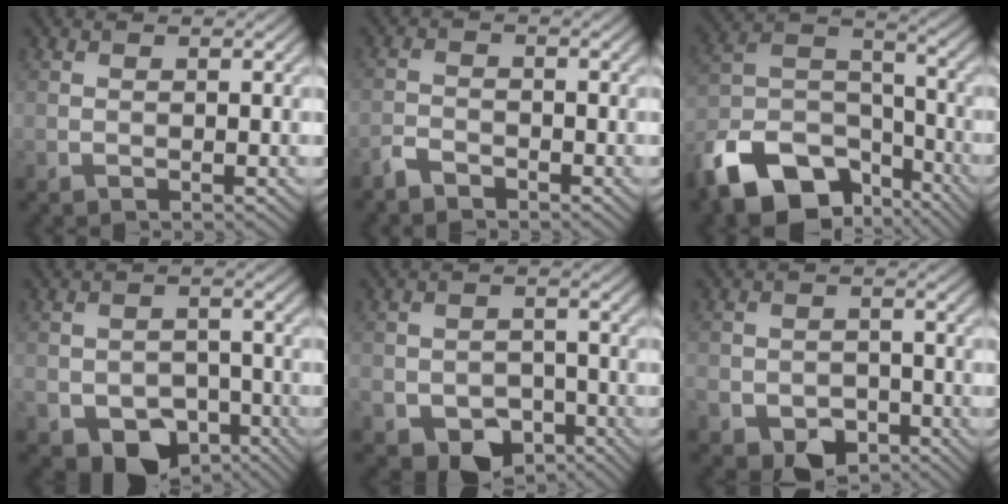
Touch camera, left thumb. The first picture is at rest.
{"total": 2.3, "force": [-2.0, 0.7, 0.7], "torque": [-0.015, -0.001, -0.049]}
{"total": 15.5, "force": [-10.4, 8.3, 7.9], "torque": [-0.192, -0.026, -0.190]}
{"total": 9.6, "force": [-6.1, 6.4, 3.8], "torque": [-0.060, -0.020, -0.090]}
{"total": 7.8, "force": [-5.0, 5.1, 3.0], "torque": [-0.040, -0.016, -0.076]}
{"total": 6.6, "force": [-4.4, 4.2, 2.3], "torque": [-0.031, -0.011, -0.069]}